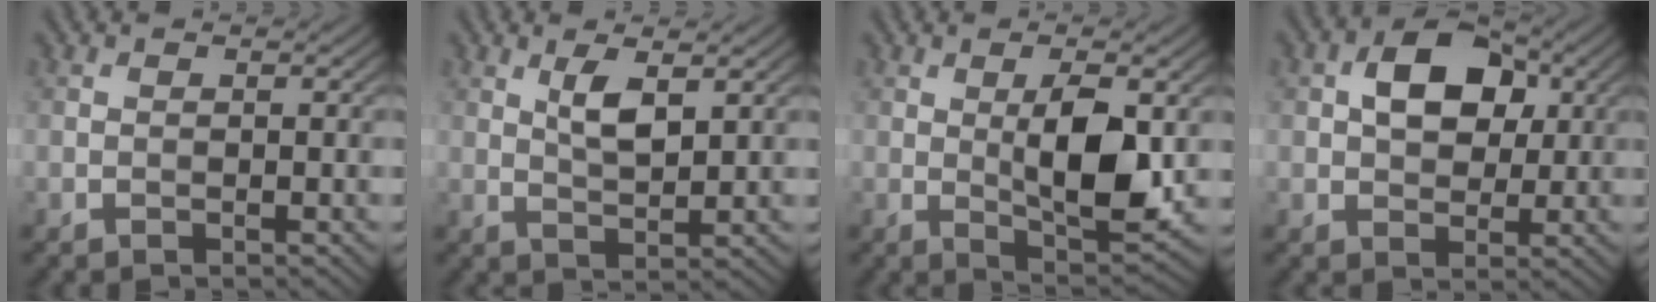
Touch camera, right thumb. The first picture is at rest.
{"total": 4.2, "force": [1.8, 1.4, 3.5], "torque": [-0.076, -0.004, 0.036]}
{"total": 7.9, "force": [0.5, 2.7, 7.4], "torque": [-0.127, -0.003, 0.013]}
{"total": 7.4, "force": [1.8, 5.0, 5.1], "torque": [-0.087, 0.009, 0.023]}